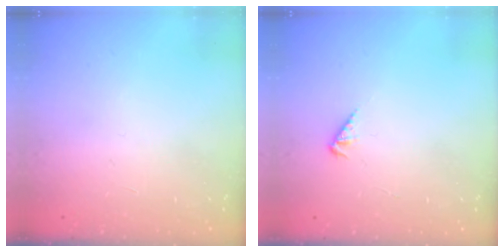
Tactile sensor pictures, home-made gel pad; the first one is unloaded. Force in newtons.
{"total": 2.1, "press": 2.1, "slide": 0.2}